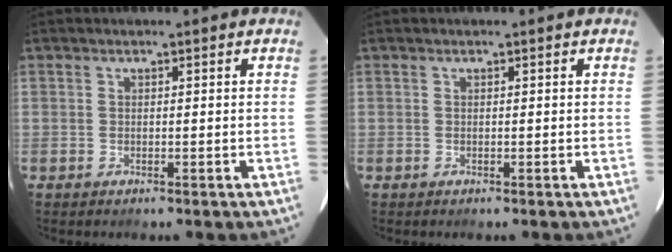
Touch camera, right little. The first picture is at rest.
{"total": 0.0}